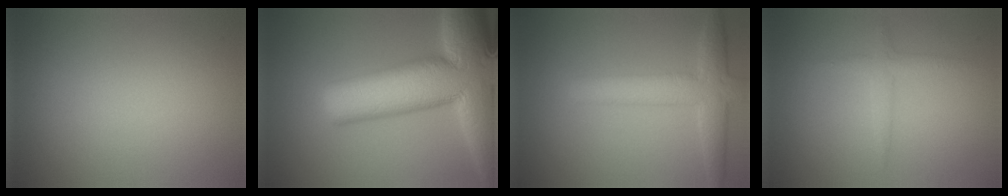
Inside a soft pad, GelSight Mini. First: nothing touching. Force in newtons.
{"total": 15.6, "press": 15.6, "slide": 0.7}
{"total": 4.5, "press": 4.5, "slide": 0.2}
{"total": 1.4, "press": 1.4, "slide": 0.0}